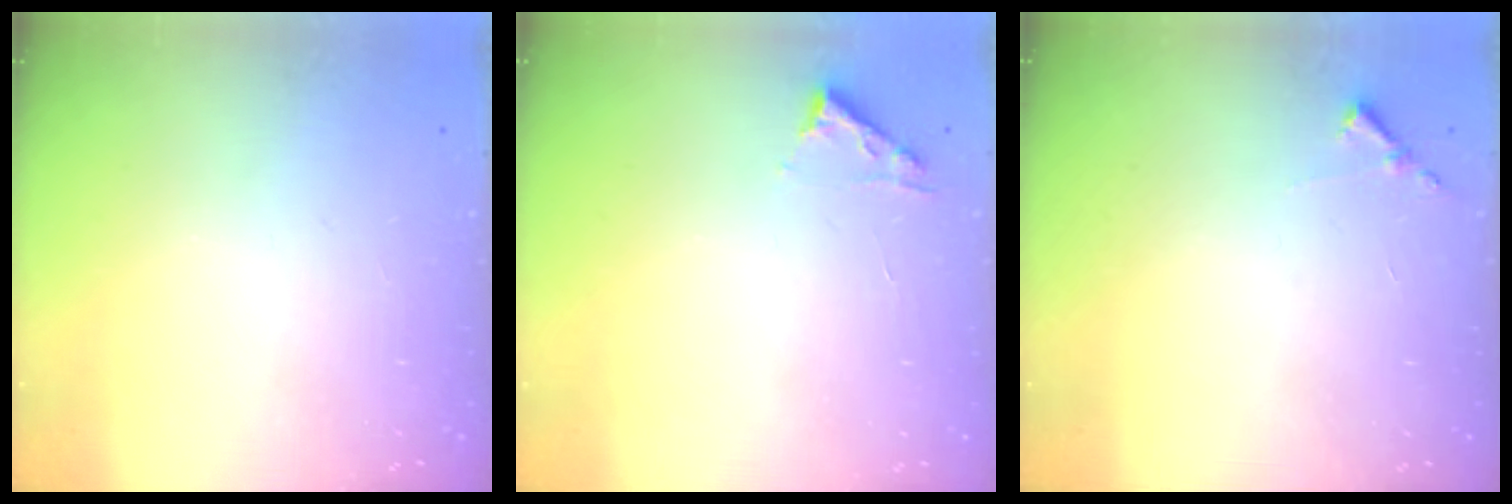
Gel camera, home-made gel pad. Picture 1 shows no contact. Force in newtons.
{"total": 4.5, "press": 4.4, "slide": 0.5}
{"total": 5.8, "press": 5.8, "slide": 0.4}